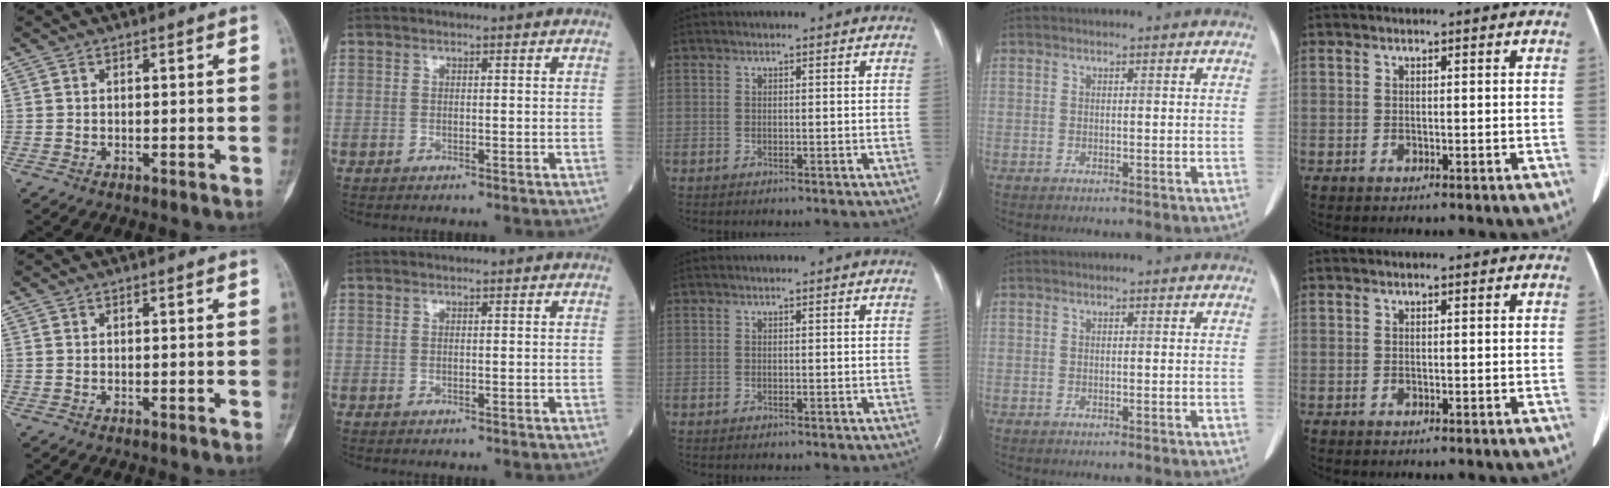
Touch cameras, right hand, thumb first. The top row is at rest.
{}